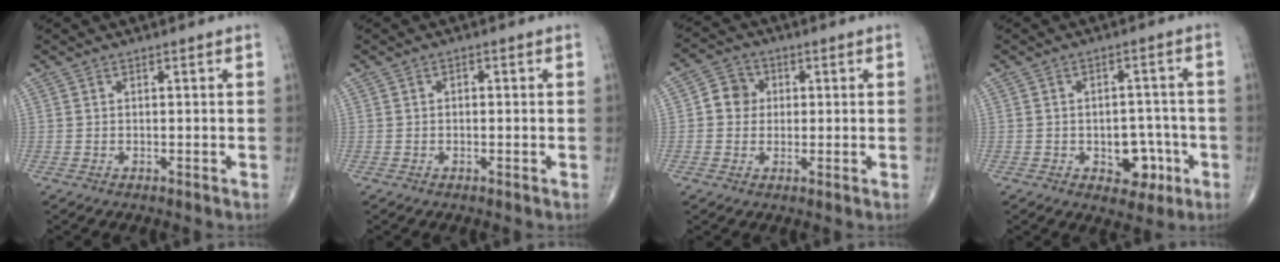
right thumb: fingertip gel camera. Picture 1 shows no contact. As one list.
[{"total": 0.7, "force": [0.0, 0.5, 0.5], "torque": [-0.003, 0.001, -0.003]}, {"total": 5.1, "force": [0.5, 4.7, 1.9], "torque": [-0.010, 0.008, -0.002]}, {"total": 7.3, "force": [-2.6, 4.9, 4.8], "torque": [-0.027, 0.024, -0.027]}]